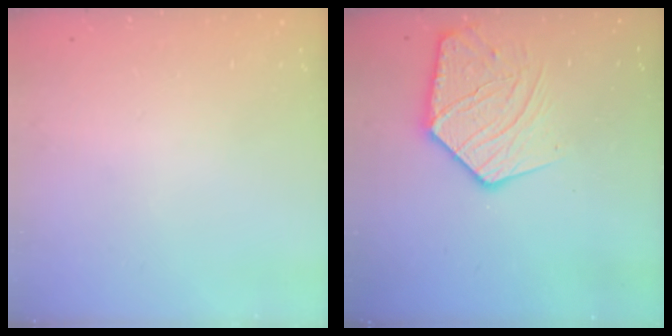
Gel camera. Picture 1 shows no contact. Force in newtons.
{"total": 14.5, "press": 14.4, "slide": 1.3}